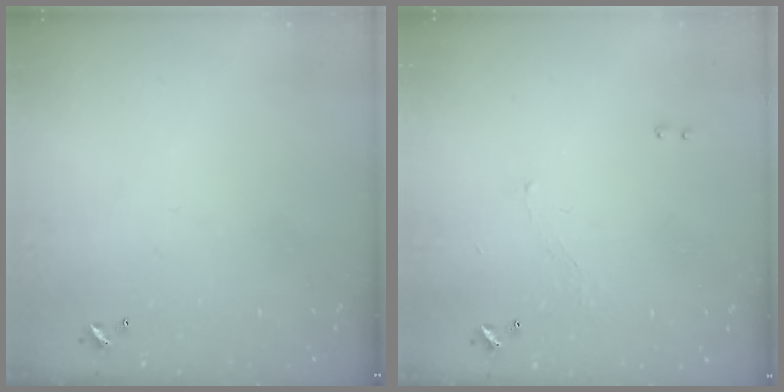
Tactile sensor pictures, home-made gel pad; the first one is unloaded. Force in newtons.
{"total": 1.3, "press": 1.2, "slide": 0.5}